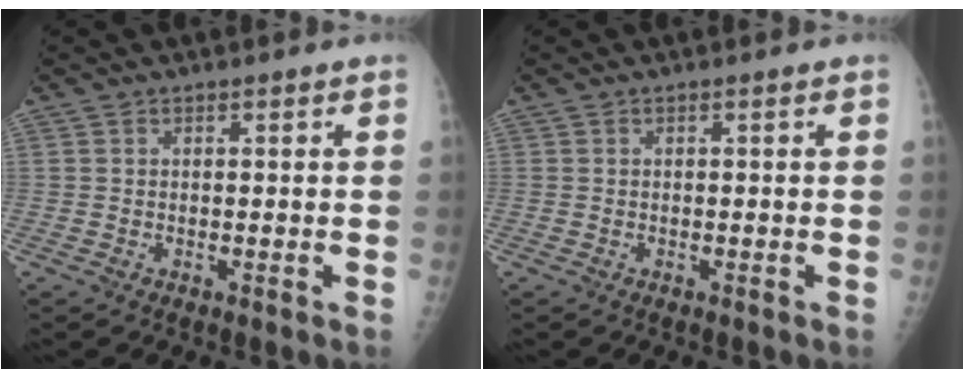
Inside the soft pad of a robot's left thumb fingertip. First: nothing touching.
{"total": 0.0}